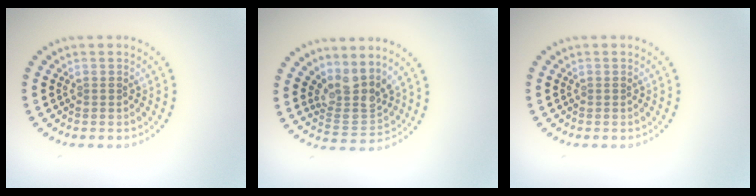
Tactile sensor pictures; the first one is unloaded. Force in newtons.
{"total": 3.7, "press": 2.8, "slide": 2.5}
{"total": 0.0}